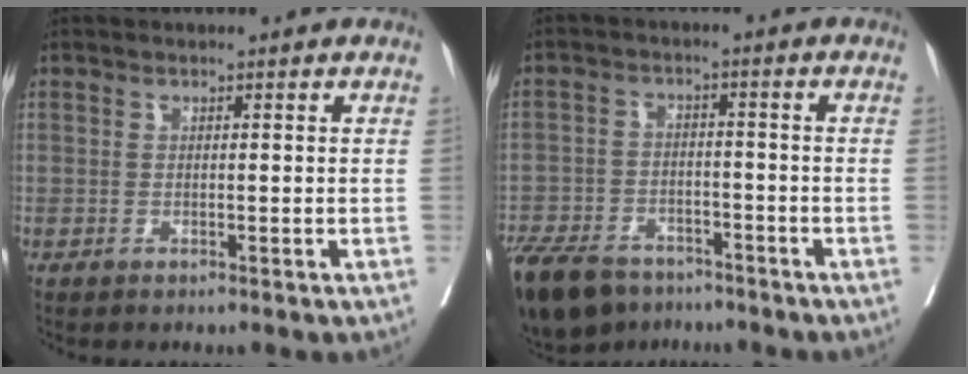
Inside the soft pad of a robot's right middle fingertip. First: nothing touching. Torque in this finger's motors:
{"motor_torque": [0.98, -1.16, 0.25, 0.04]}